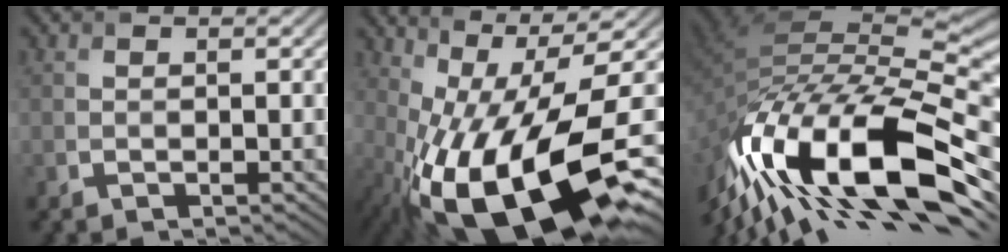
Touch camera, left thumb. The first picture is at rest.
{"total": 18.4, "force": [-6.3, 6.3, 16.1], "torque": [-0.285, -0.017, -0.111]}
{"total": 17.7, "force": [-8.4, 7.2, 13.8], "torque": [-0.283, -0.004, -0.146]}